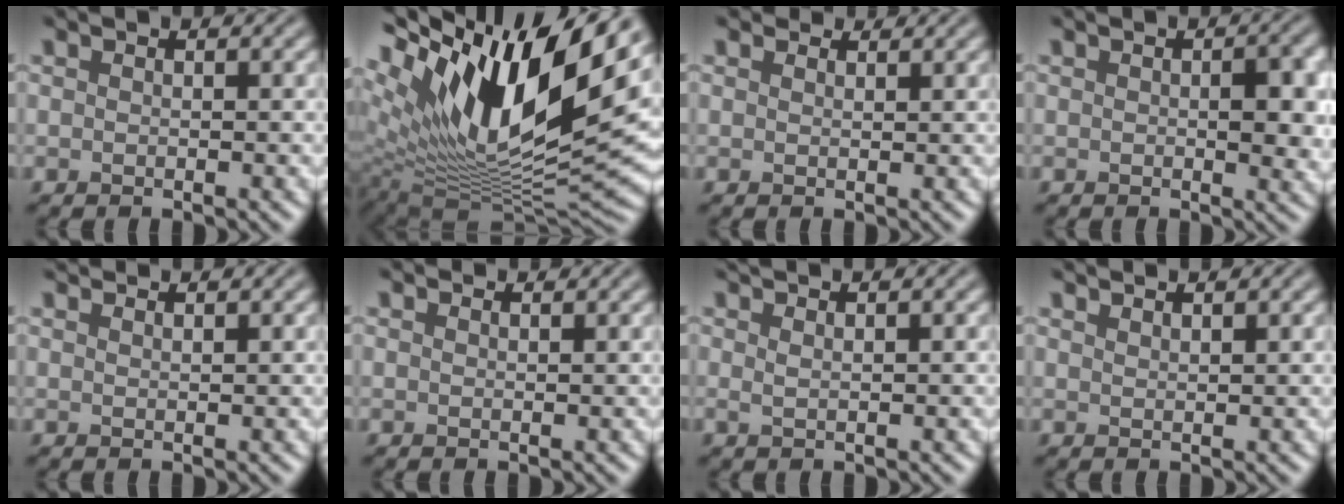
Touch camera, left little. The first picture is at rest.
{"total": 17.2, "force": [6.6, 7.4, 14.0], "torque": [-0.265, 0.004, 0.112]}
{"total": 1.8, "force": [1.6, 0.7, 0.5], "torque": [-0.016, -0.005, 0.028]}
{"total": 3.8, "force": [0.1, 2.0, 3.3], "torque": [-0.047, 0.001, 0.002]}
{"total": 1.5, "force": [1.5, -0.2, 0.2], "torque": [-0.007, 0.004, 0.021]}
{"total": 0.9, "force": [0.9, 0.2, 0.1], "torque": [-0.007, 0.002, 0.012]}
{"total": 1.1, "force": [0.9, -0.1, 0.6], "torque": [-0.016, 0.001, 0.017]}
{"total": 1.0, "force": [1.0, -0.2, 0.2], "torque": [-0.002, 0.002, 0.016]}